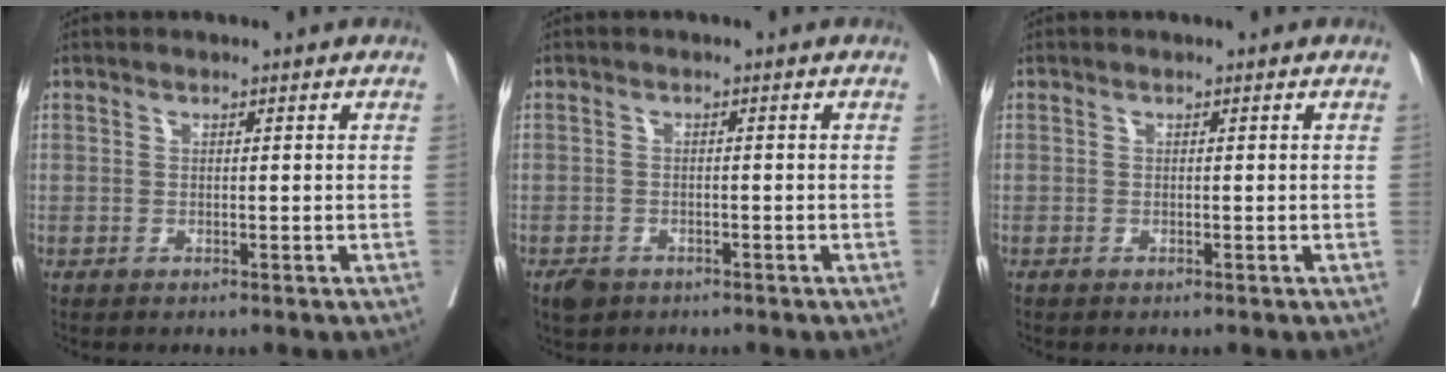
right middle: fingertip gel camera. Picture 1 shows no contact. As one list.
[{"total": 2.4, "force": [-1.7, 1.7, 0.6], "torque": [-0.012, 0.002, -0.024]}, {"total": 0.0}]